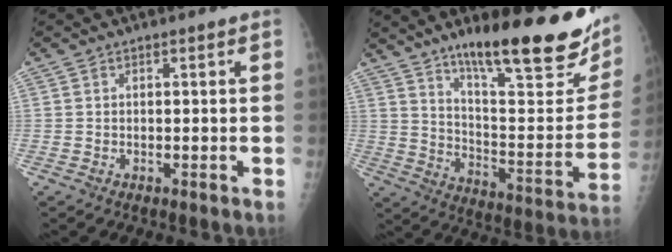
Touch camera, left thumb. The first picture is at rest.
{"total": 27.3, "force": [17.2, 6.1, 20.3], "torque": [-0.263, -0.077, 0.270]}